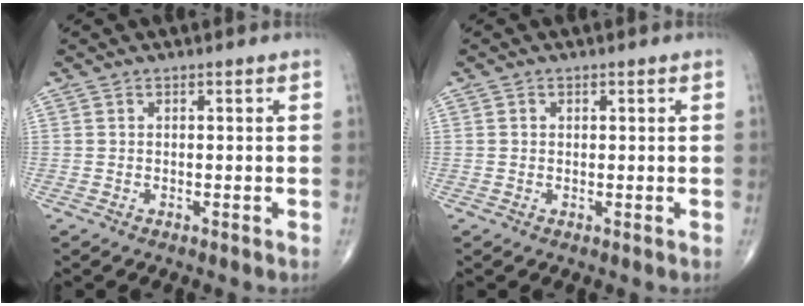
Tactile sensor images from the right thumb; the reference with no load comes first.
{"total": 0.7, "force": [0.1, 0.6, 0.2], "torque": [-0.001, 0.000, 0.001]}